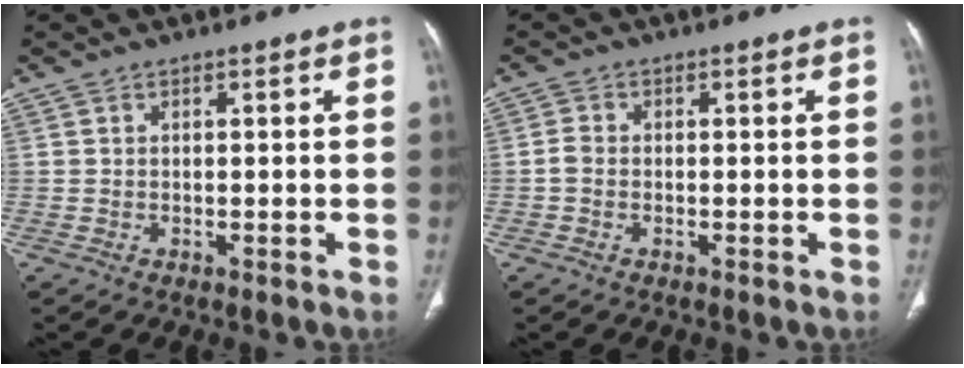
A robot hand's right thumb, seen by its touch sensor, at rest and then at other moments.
{"total": 1.6, "force": [-0.4, 1.2, 1.1], "torque": [-0.020, 0.003, -0.012]}